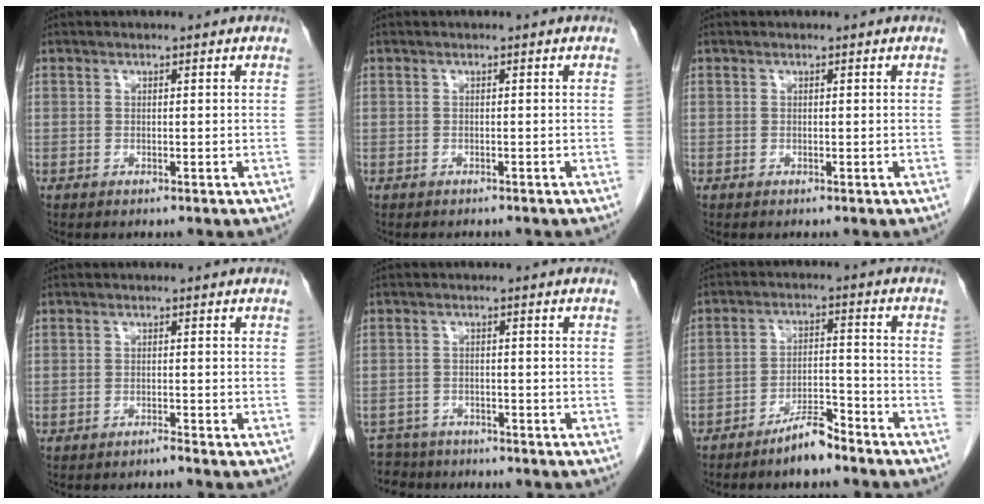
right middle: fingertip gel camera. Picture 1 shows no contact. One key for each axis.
{"total": 1.7, "fx": -1.5, "fy": 0.6, "fz": 0.4, "tx": -0.009, "ty": -0.003, "tz": -0.017}
{"total": 0.0}
{"total": 0.8, "fx": -0.7, "fy": -0.3, "fz": 0.1, "tx": 0.001, "ty": 0.000, "tz": -0.013}
{"total": 5.9, "fx": -5.4, "fy": 2.3, "fz": -0.2, "tx": 0.004, "ty": 0.000, "tz": -0.089}
{"total": 5.5, "fx": -4.7, "fy": 0.9, "fz": 2.6, "tx": -0.043, "ty": 0.000, "tz": -0.089}